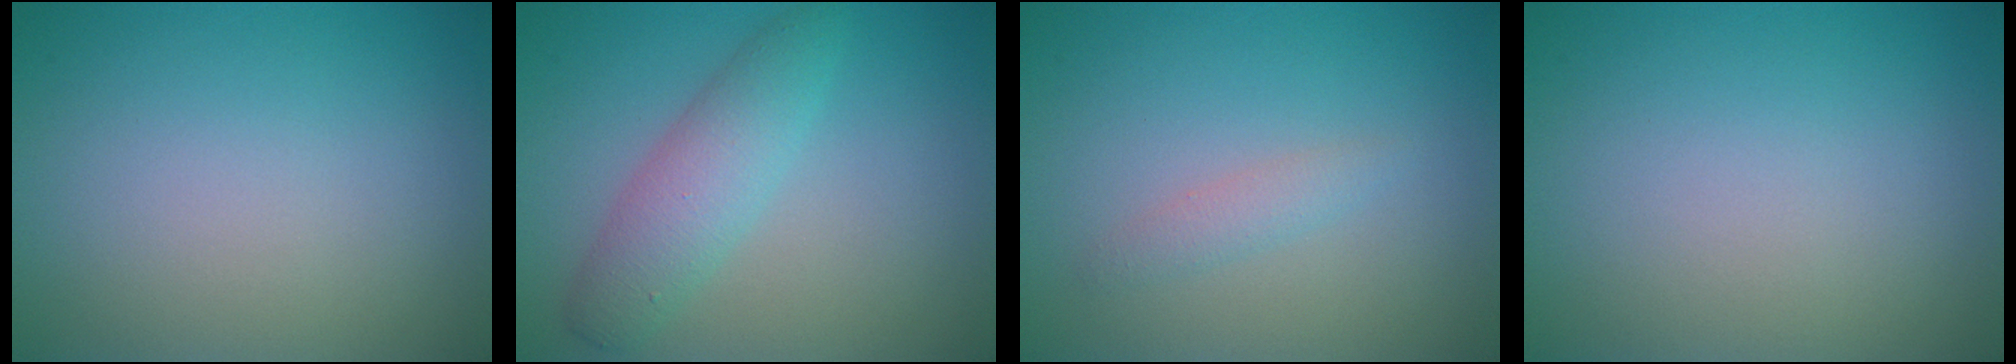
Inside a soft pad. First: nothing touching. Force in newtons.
{"total": 3.7, "press": 3.7, "slide": 0.0}
{"total": 1.2, "press": 1.2, "slide": 0.1}
{"total": 0.0}